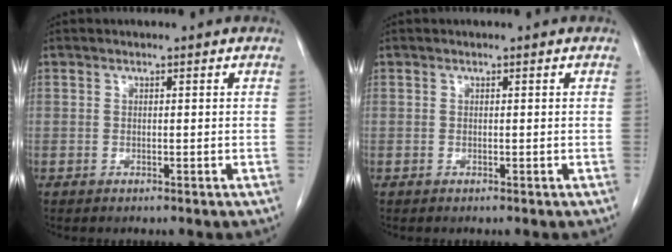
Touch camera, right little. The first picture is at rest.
{"total": 0.0}